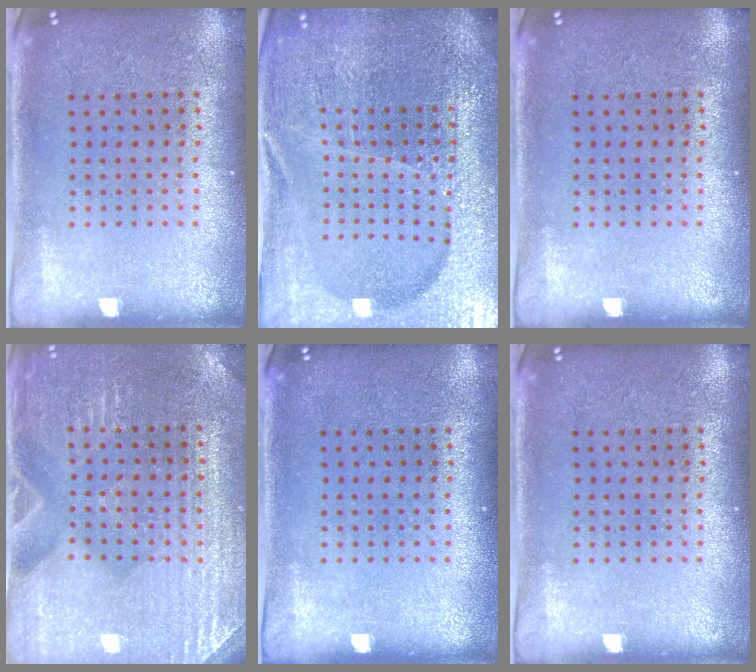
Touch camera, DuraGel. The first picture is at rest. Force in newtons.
{"total": 5.9, "press": 5.2, "slide": 2.8}
{"total": 0.0}
{"total": 3.3, "press": 3.3, "slide": 0.5}
{"total": 0.0}
{"total": 0.0}